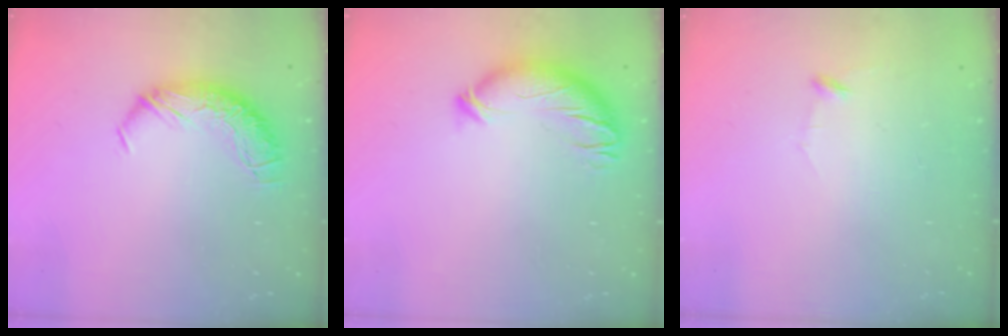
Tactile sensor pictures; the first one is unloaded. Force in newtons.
{"total": 3.8, "press": 3.0, "slide": 2.3}
{"total": 8.7, "press": 8.6, "slide": 0.5}